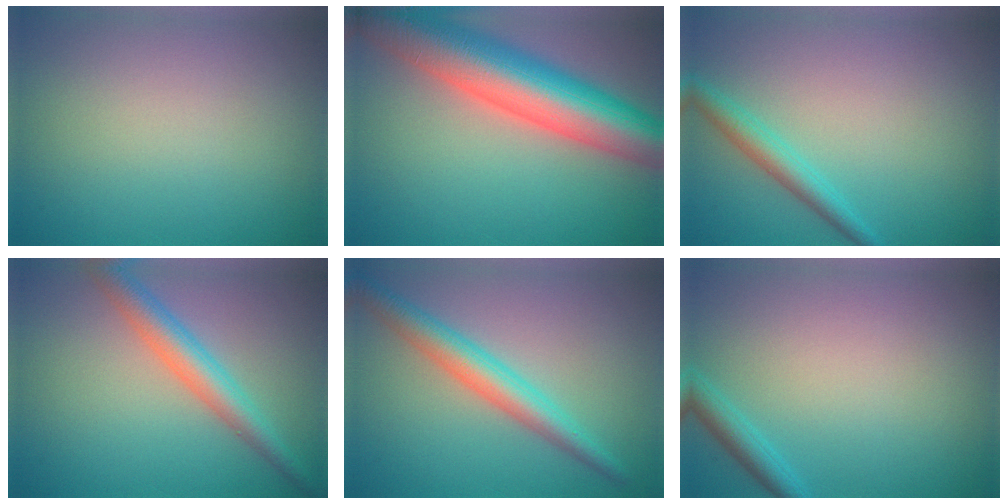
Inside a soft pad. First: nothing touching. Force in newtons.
{"total": 11.5, "press": 11.5, "slide": 0.5}
{"total": 2.3, "press": 2.3, "slide": 0.1}
{"total": 4.1, "press": 4.1, "slide": 0.0}
{"total": 4.0, "press": 4.0, "slide": 0.1}
{"total": 1.9, "press": 1.9, "slide": 0.1}